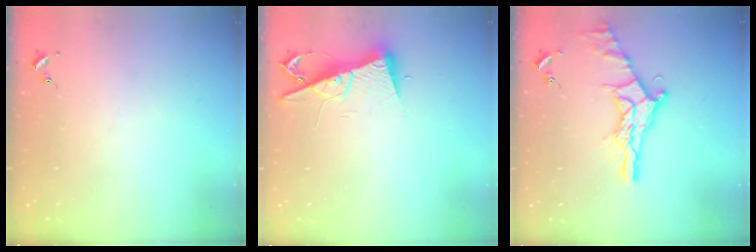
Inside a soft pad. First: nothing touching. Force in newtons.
{"total": 9.5, "press": 9.5, "slide": 1.2}
{"total": 17.0, "press": 17.0, "slide": 1.2}